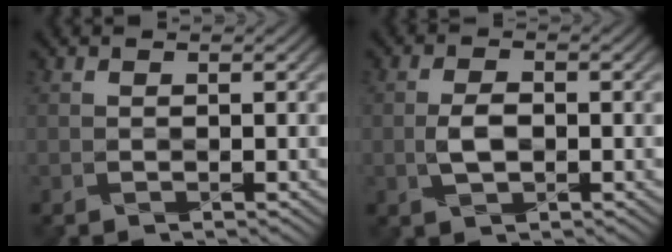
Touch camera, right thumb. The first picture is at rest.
{"total": 2.6, "force": [-0.7, 1.4, 2.0], "torque": [-0.041, -0.002, -0.012]}